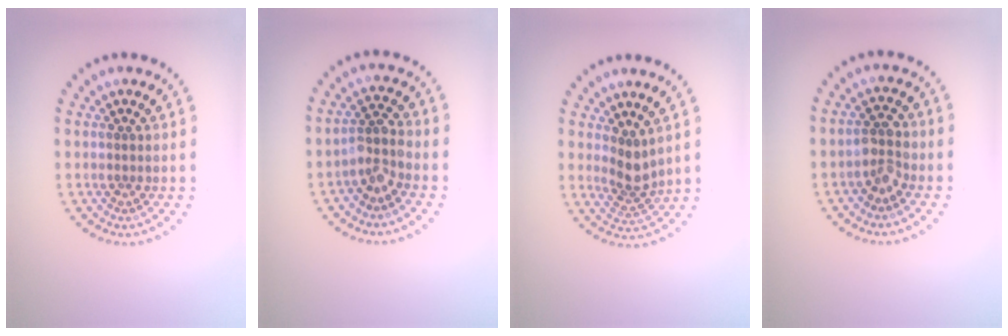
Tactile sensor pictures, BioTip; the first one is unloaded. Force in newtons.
{"total": 2.4, "press": 1.9, "slide": 1.5}
{"total": 2.5, "press": 1.8, "slide": 1.7}
{"total": 2.4, "press": 2.2, "slide": 0.9}